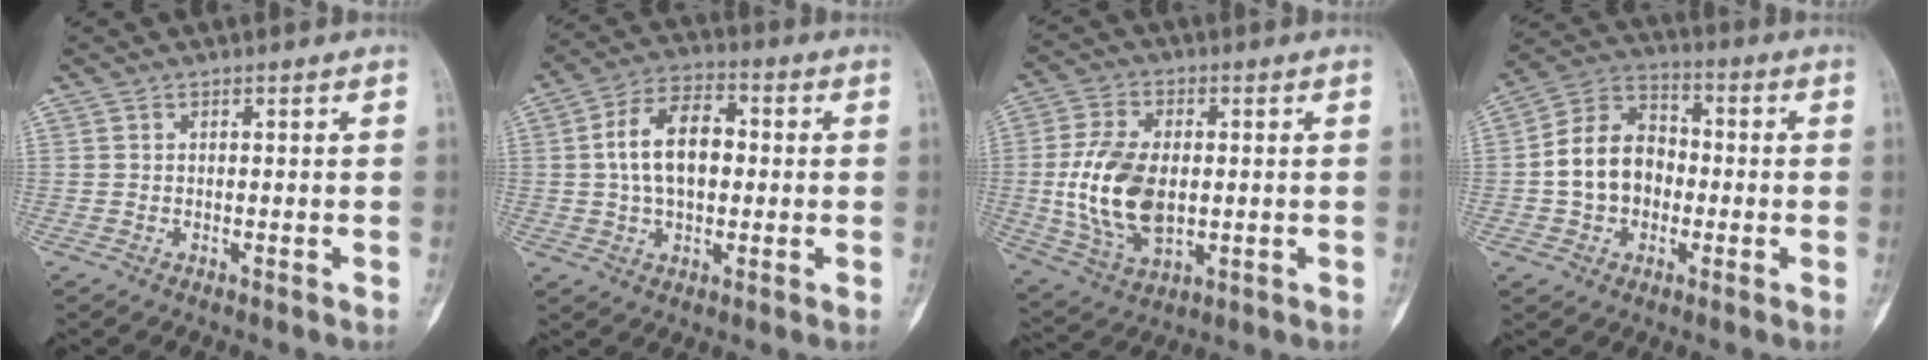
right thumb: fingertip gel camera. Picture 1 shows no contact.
{"total": 12.0, "force": [0.8, 7.3, 9.5], "torque": [-0.154, 0.021, 0.009]}
{"total": 15.1, "force": [-0.4, 9.1, 12.1], "torque": [-0.234, -0.005, 0.003]}
{"total": 12.2, "force": [-1.3, 9.5, 7.6], "torque": [-0.108, 0.037, -0.032]}